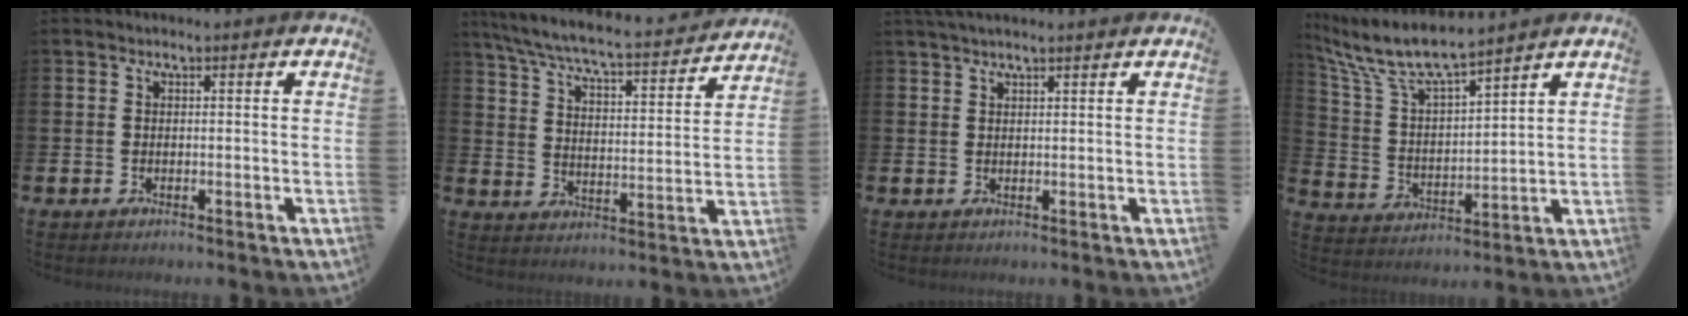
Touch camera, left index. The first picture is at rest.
{"total": 6.9, "force": [6.3, 0.5, 2.7], "torque": [-0.084, -0.048, 0.104]}
{"total": 2.0, "force": [1.8, 0.2, 0.8], "torque": [-0.017, 0.002, 0.032]}
{"total": 8.4, "force": [7.4, 1.5, 3.5], "torque": [-0.103, -0.043, 0.128]}